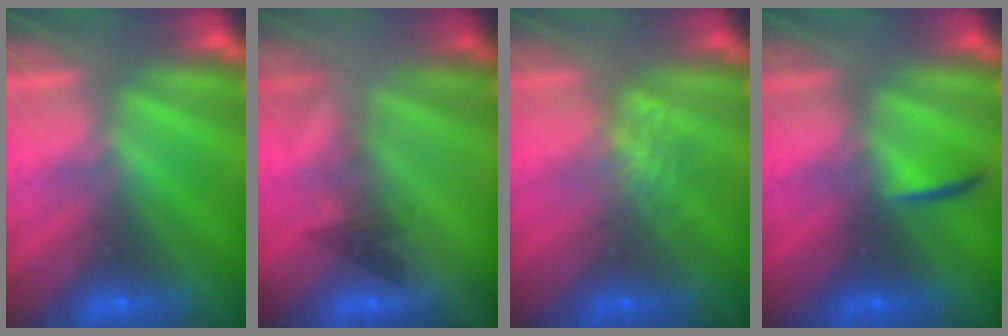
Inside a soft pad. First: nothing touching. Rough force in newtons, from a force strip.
{"total": 2.2}
{"total": 1.9}
{"total": 1.8}